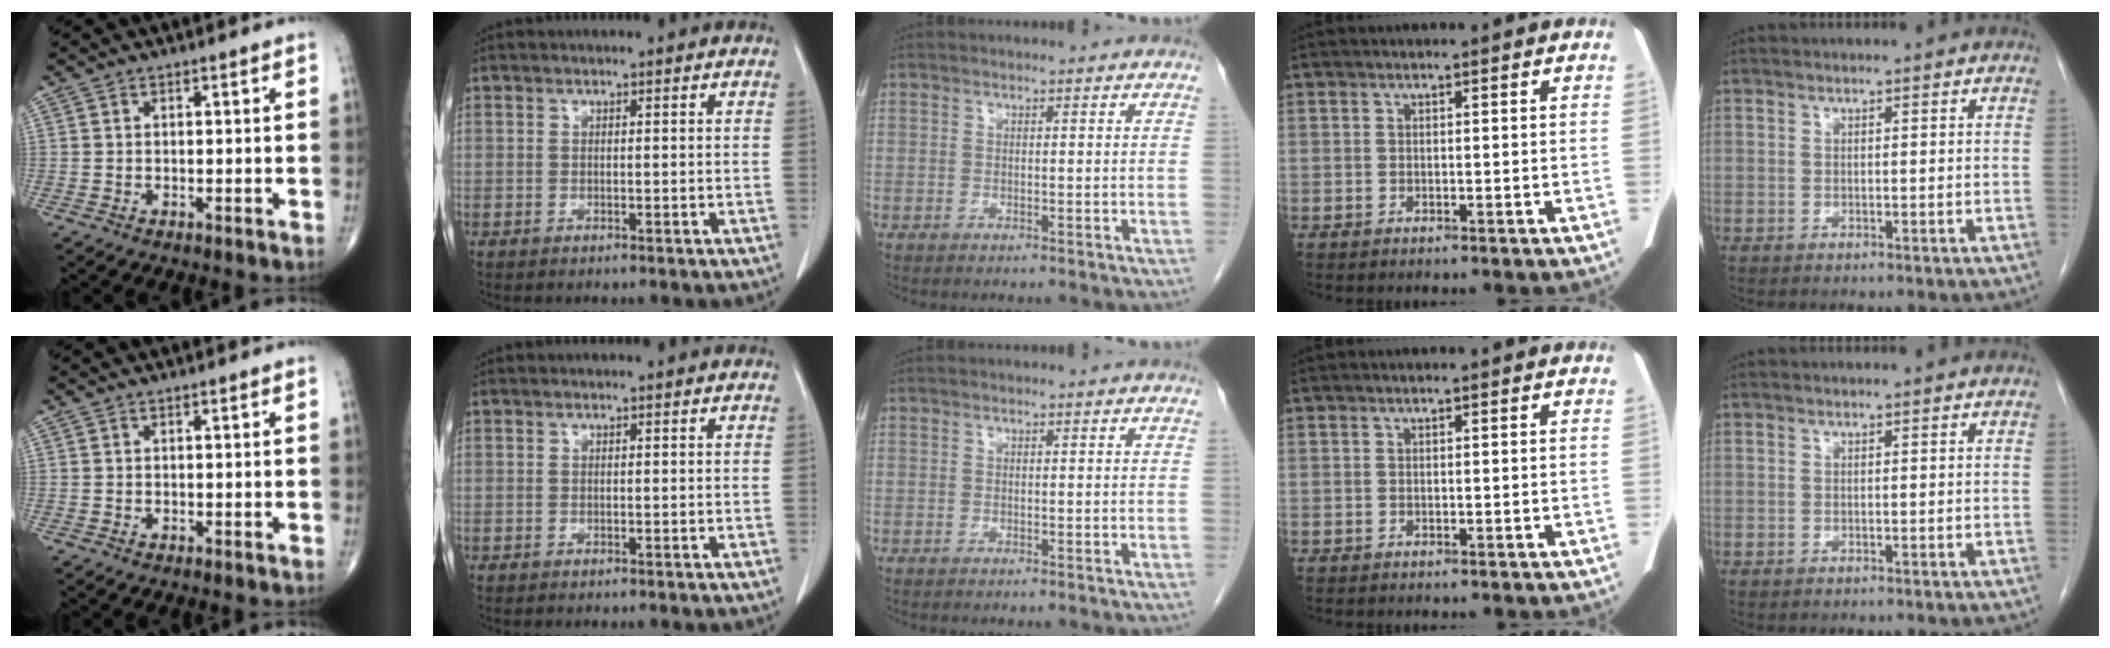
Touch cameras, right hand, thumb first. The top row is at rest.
{}